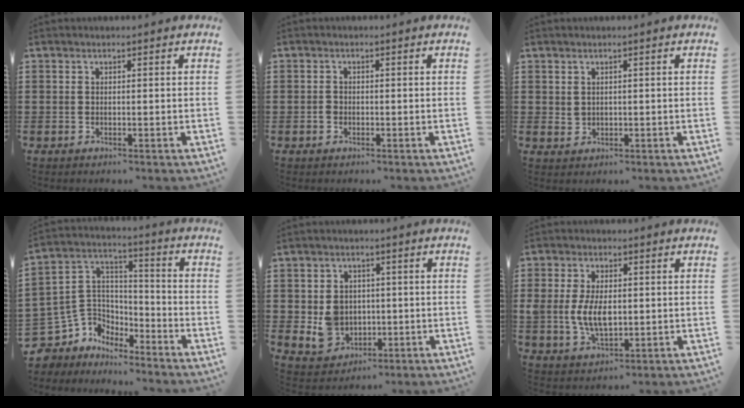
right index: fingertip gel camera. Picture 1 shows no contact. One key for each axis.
{"total": 0.8, "fx": -0.5, "fy": 0.6, "fz": 0.4, "tx": -0.011, "ty": -0.003, "tz": -0.009}
{"total": 1.2, "fx": 0.8, "fy": 0.9, "fz": 0.3, "tx": -0.007, "ty": 0.004, "tz": 0.016}
{"total": 6.2, "fx": -2.8, "fy": 5.5, "fz": 0.2, "tx": -0.051, "ty": -0.007, "tz": -0.057}
{"total": 5.5, "fx": -0.2, "fy": 4.9, "fz": 2.6, "tx": -0.067, "ty": 0.005, "tz": -0.004}
{"total": 6.8, "fx": -0.3, "fy": 4.0, "fz": 5.5, "tx": -0.125, "ty": 0.004, "tz": -0.008}